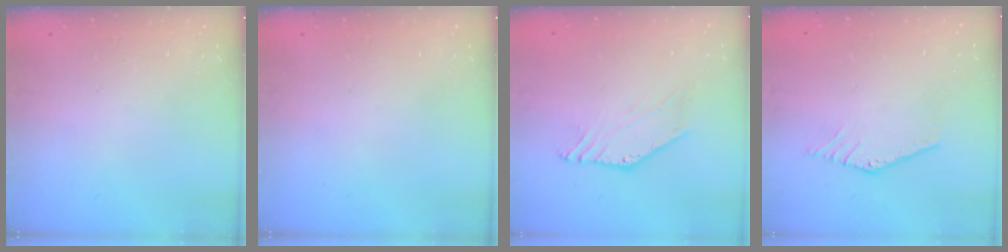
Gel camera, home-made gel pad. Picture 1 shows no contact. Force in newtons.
{"total": 0.0}
{"total": 0.8, "press": 0.7, "slide": 0.2}
{"total": 0.0}